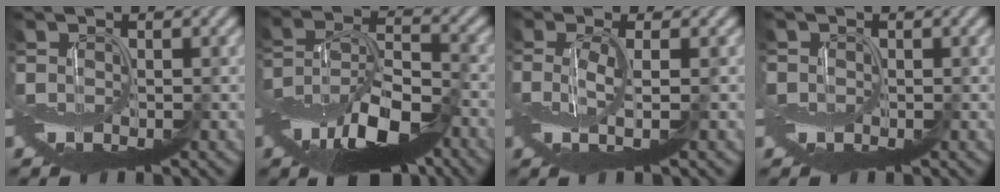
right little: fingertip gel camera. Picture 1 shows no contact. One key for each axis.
{"total": 10.4, "fx": -6.1, "fy": 4.4, "fz": 7.1, "tx": -0.124, "ty": -0.002, "tz": -0.116}
{"total": 2.4, "fx": -0.1, "fy": 0.2, "fz": 2.4, "tx": -0.060, "ty": -0.001, "tz": -0.004}
{"total": 1.5, "fx": 0.0, "fy": 1.5, "fz": 0.2, "tx": -0.007, "ty": 0.005, "tz": 0.000}